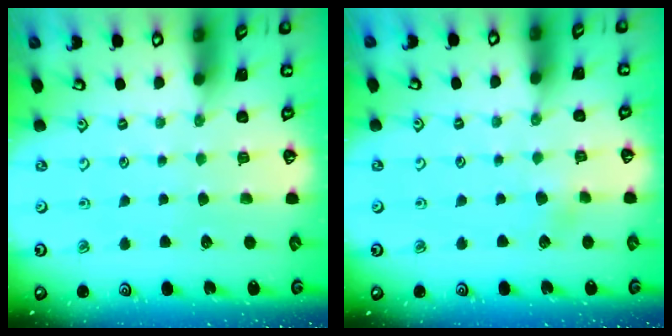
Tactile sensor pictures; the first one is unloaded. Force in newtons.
{"total": 2.2, "press": 2.1, "slide": 0.5}